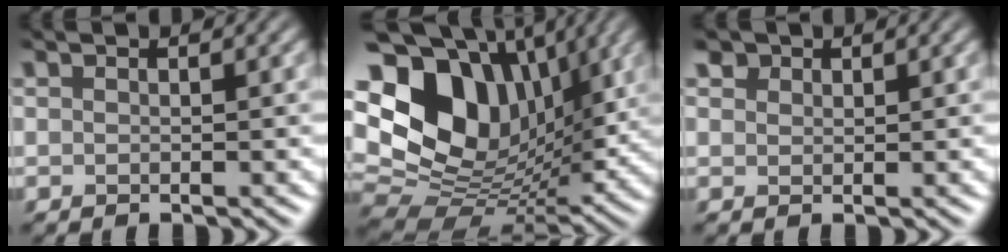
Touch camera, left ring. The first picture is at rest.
{"total": 16.0, "force": [3.1, 11.4, 10.8], "torque": [-0.228, 0.005, 0.061]}
{"total": 1.6, "force": [0.9, 1.2, 0.5], "torque": [-0.017, -0.009, 0.021]}